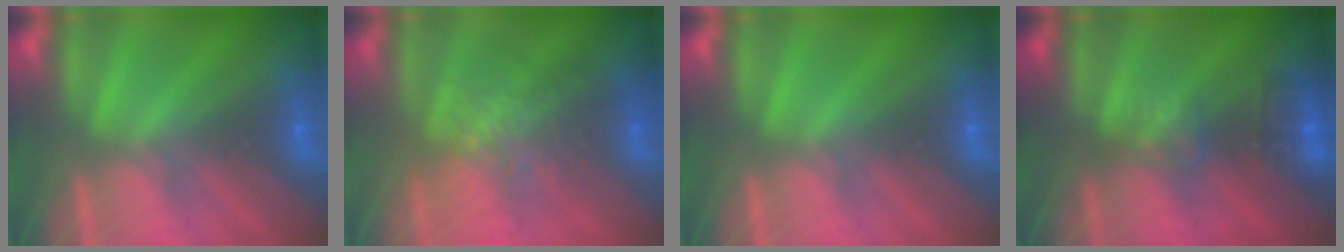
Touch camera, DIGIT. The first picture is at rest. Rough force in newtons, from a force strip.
{"total": 2.7}
{"total": 0.0}
{"total": 2.7}